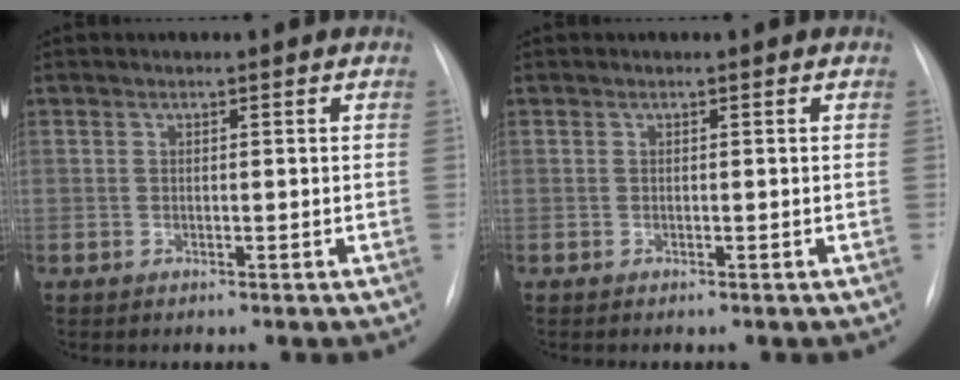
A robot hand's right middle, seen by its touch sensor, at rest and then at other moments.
{"total": 0.0}